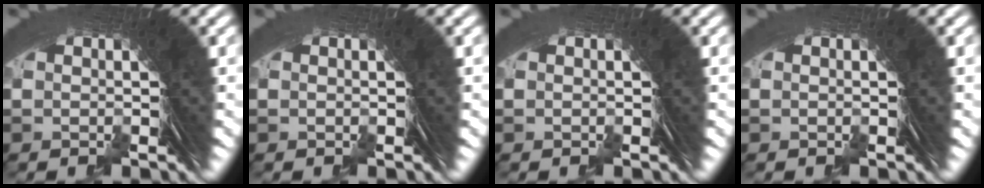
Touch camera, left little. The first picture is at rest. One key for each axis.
{"total": 0.0}
{"total": 0.0}
{"total": 0.0}